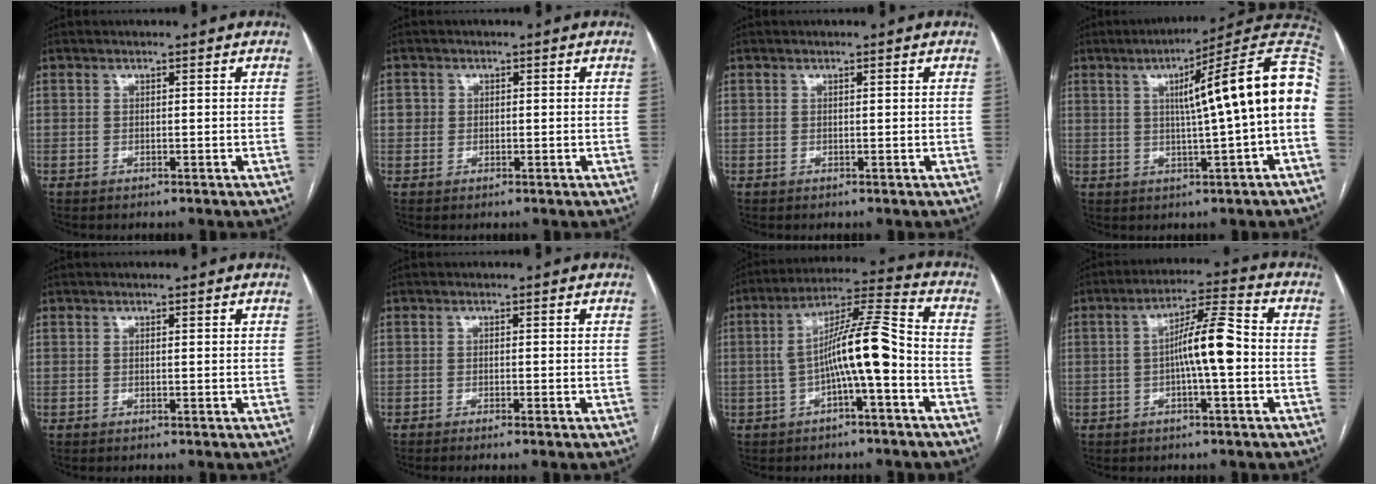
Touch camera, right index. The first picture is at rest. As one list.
[{"total": 1.8, "force": [0.2, 1.8, 0.4], "torque": [0.000, 0.010, 0.004]}, {"total": 0.0}, {"total": 15.9, "force": [1.7, -0.4, 15.8], "torque": [-0.212, 0.032, 0.015]}, {"total": 0.5, "force": [0.3, 0.0, 0.4], "torque": [-0.008, 0.001, 0.003]}, {"total": 1.3, "force": [-0.8, -0.2, 1.0], "torque": [-0.020, -0.001, -0.014]}, {"total": 10.7, "force": [-2.3, 0.7, 10.4], "torque": [-0.185, 0.030, -0.040]}, {"total": 8.4, "force": [-0.9, 0.8, 8.3], "torque": [-0.146, 0.020, -0.020]}]